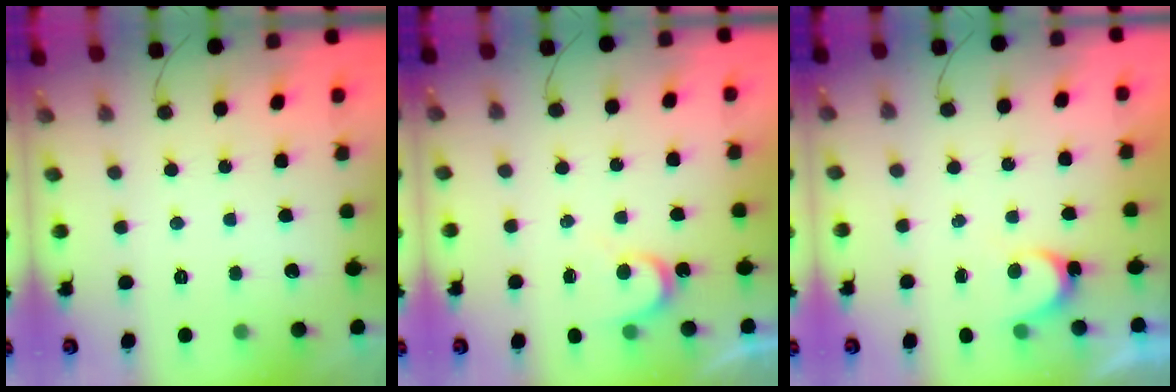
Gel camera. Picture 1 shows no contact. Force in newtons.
{"total": 5.7, "press": 5.7, "slide": 0.2}
{"total": 4.7, "press": 4.6, "slide": 0.4}